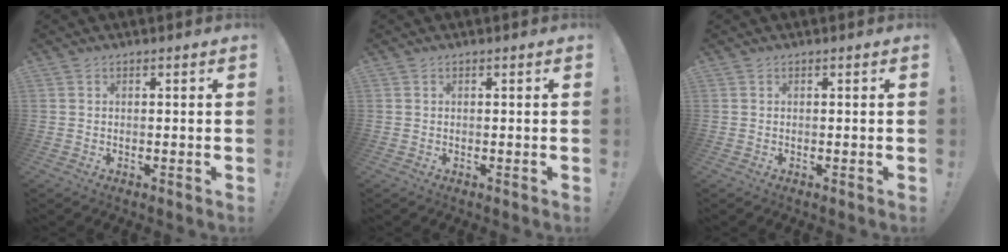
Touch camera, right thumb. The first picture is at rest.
{"total": 0.0}
{"total": 0.0}